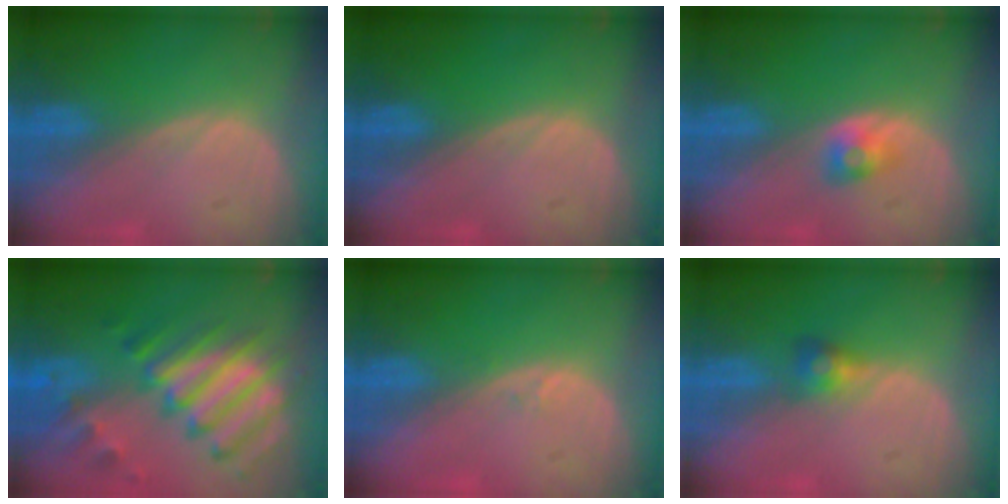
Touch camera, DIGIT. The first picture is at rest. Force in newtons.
{"total": 0.0}
{"total": 2.6, "press": 2.3, "slide": 1.2}
{"total": 11.8, "press": 10.2, "slide": 5.9}
{"total": 0.6, "press": 0.5, "slide": 0.4}
{"total": 2.6, "press": 2.5, "slide": 0.7}